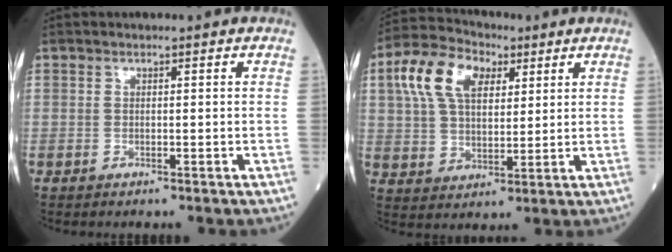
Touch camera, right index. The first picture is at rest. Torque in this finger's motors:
{"motor_torque": [1.34, 0.81, 0.22, 0.08]}